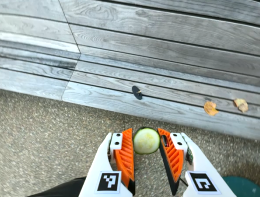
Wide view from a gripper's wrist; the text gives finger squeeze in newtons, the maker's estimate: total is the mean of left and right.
{"total": 7.3, "left": 7.2, "right": 7.4}